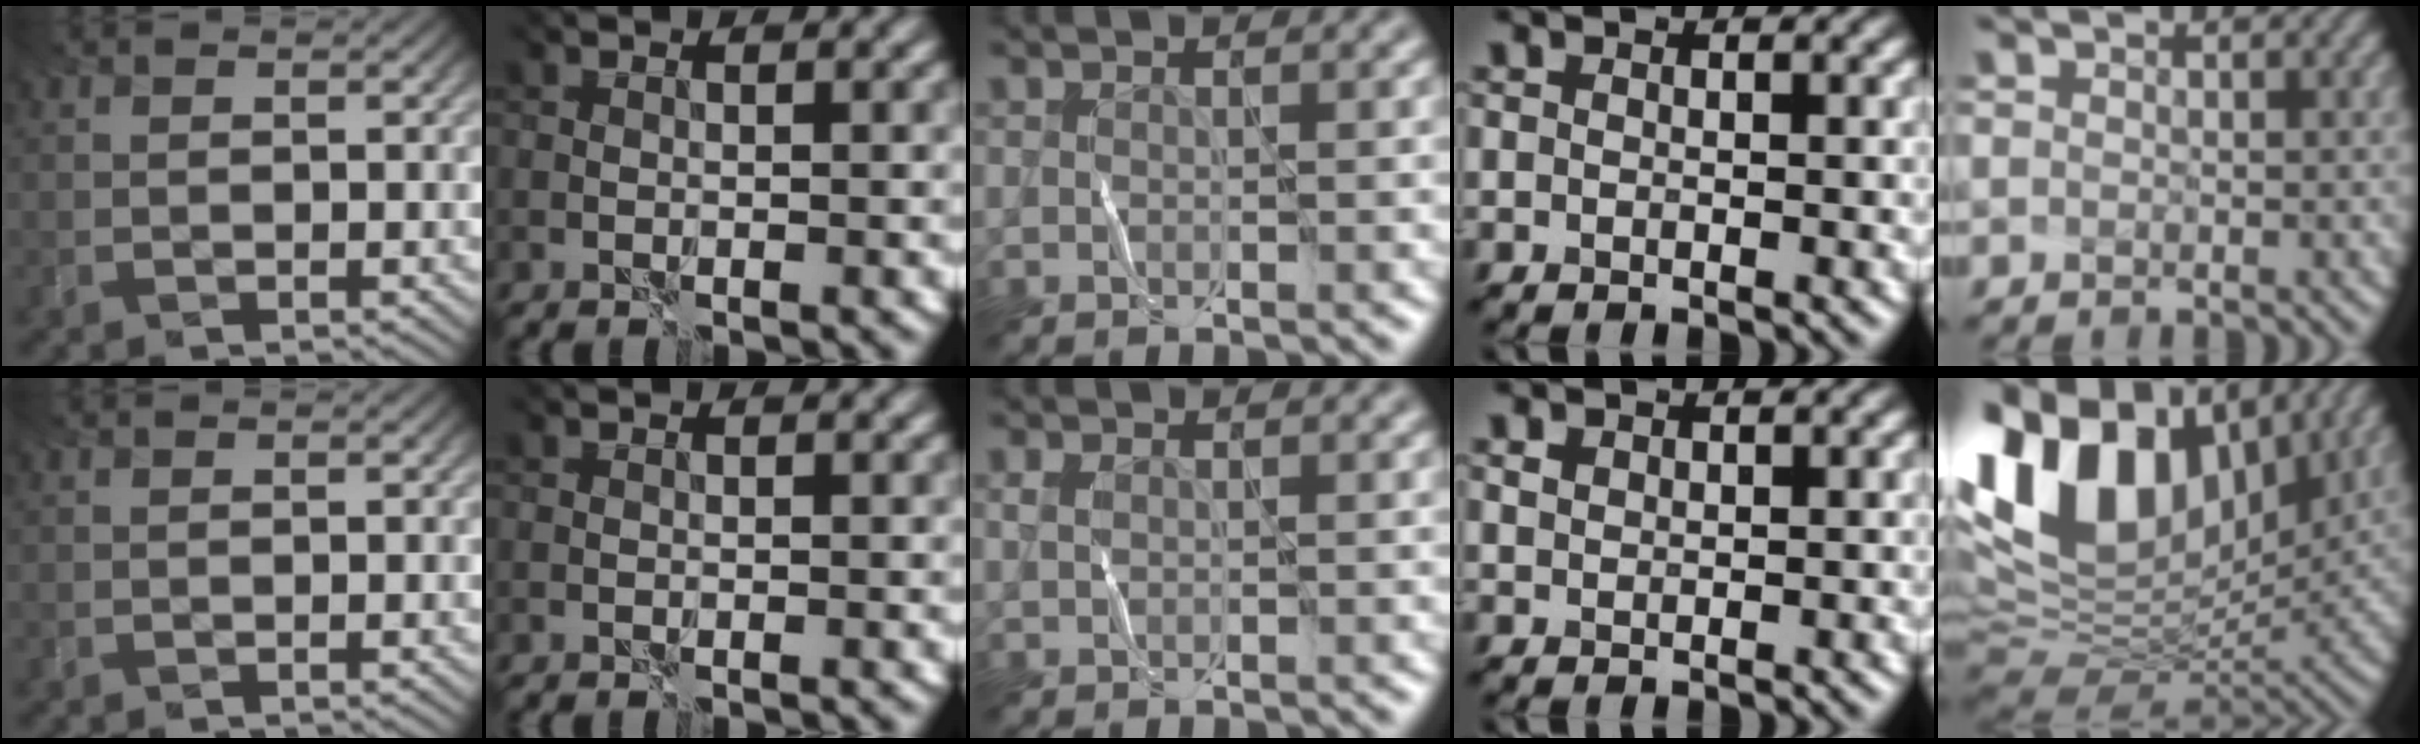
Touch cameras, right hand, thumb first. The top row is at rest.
{"middle": {"total": 0.6, "force": [0.4, 0.4, 0.3], "torque": [-0.010, 0.002, 0.007]}, "ring": {"total": 1.1, "force": [0.0, -0.6, -1.0], "torque": [-0.005, 0.000, 0.027]}, "little": {"total": 15.7, "force": [6.0, 9.7, 10.9], "torque": [-0.231, 0.021, 0.115]}}